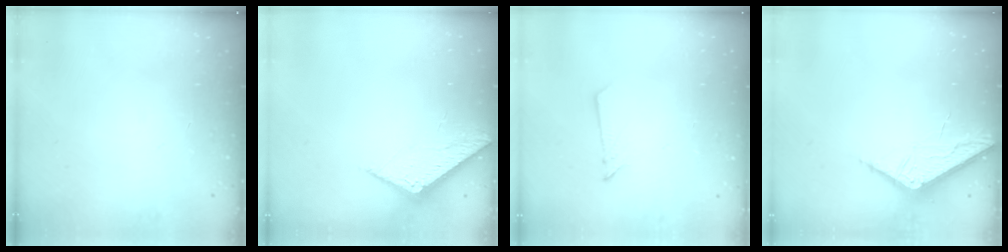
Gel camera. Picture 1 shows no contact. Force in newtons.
{"total": 4.7, "press": 4.6, "slide": 0.4}
{"total": 2.6, "press": 2.6, "slide": 0.2}
{"total": 7.4, "press": 7.3, "slide": 0.8}